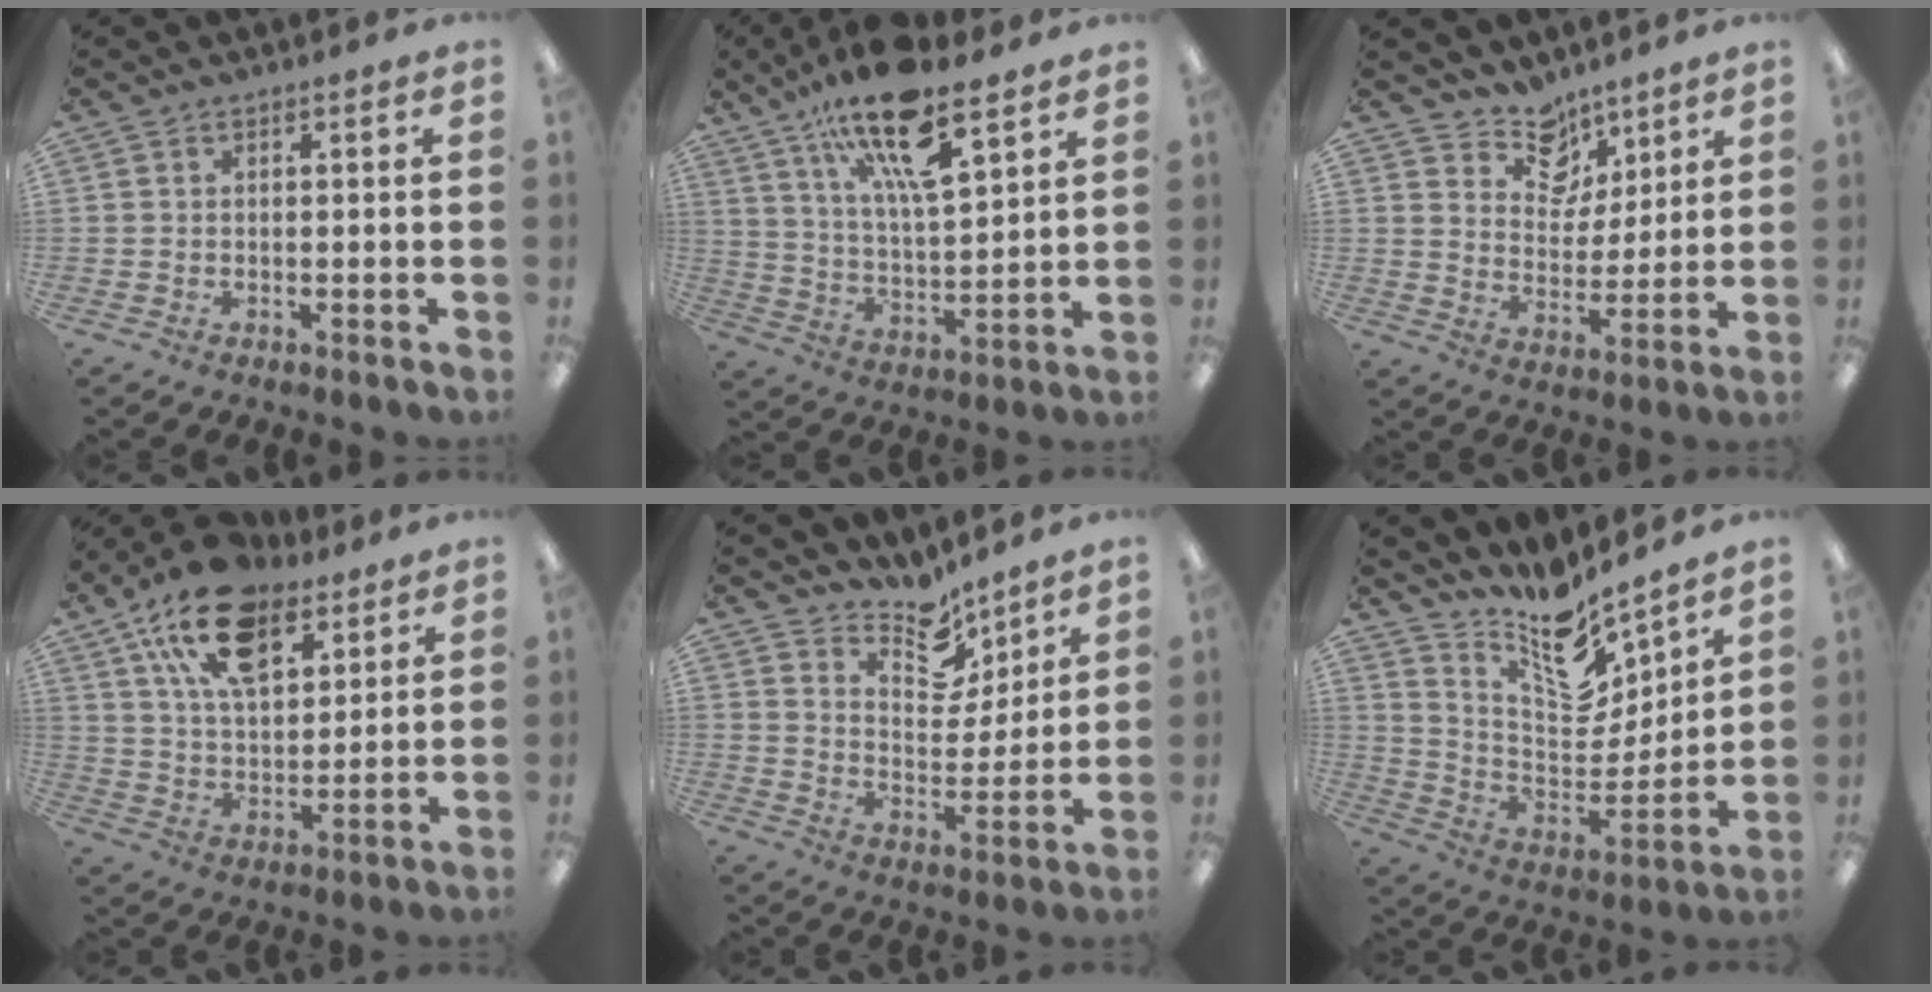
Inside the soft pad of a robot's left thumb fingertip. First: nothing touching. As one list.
[{"total": 18.2, "force": [12.5, 5.5, 12.0], "torque": [-0.209, -0.063, 0.209]}, {"total": 10.1, "force": [8.0, 5.9, 1.7], "torque": [-0.033, -0.057, 0.151]}, {"total": 19.1, "force": [11.4, 10.3, 11.4], "torque": [-0.193, -0.041, 0.202]}, {"total": 9.4, "force": [8.2, 3.9, 2.1], "torque": [-0.037, -0.065, 0.152]}, {"total": 13.5, "force": [11.9, 4.4, 4.7], "torque": [-0.088, -0.112, 0.210]}]